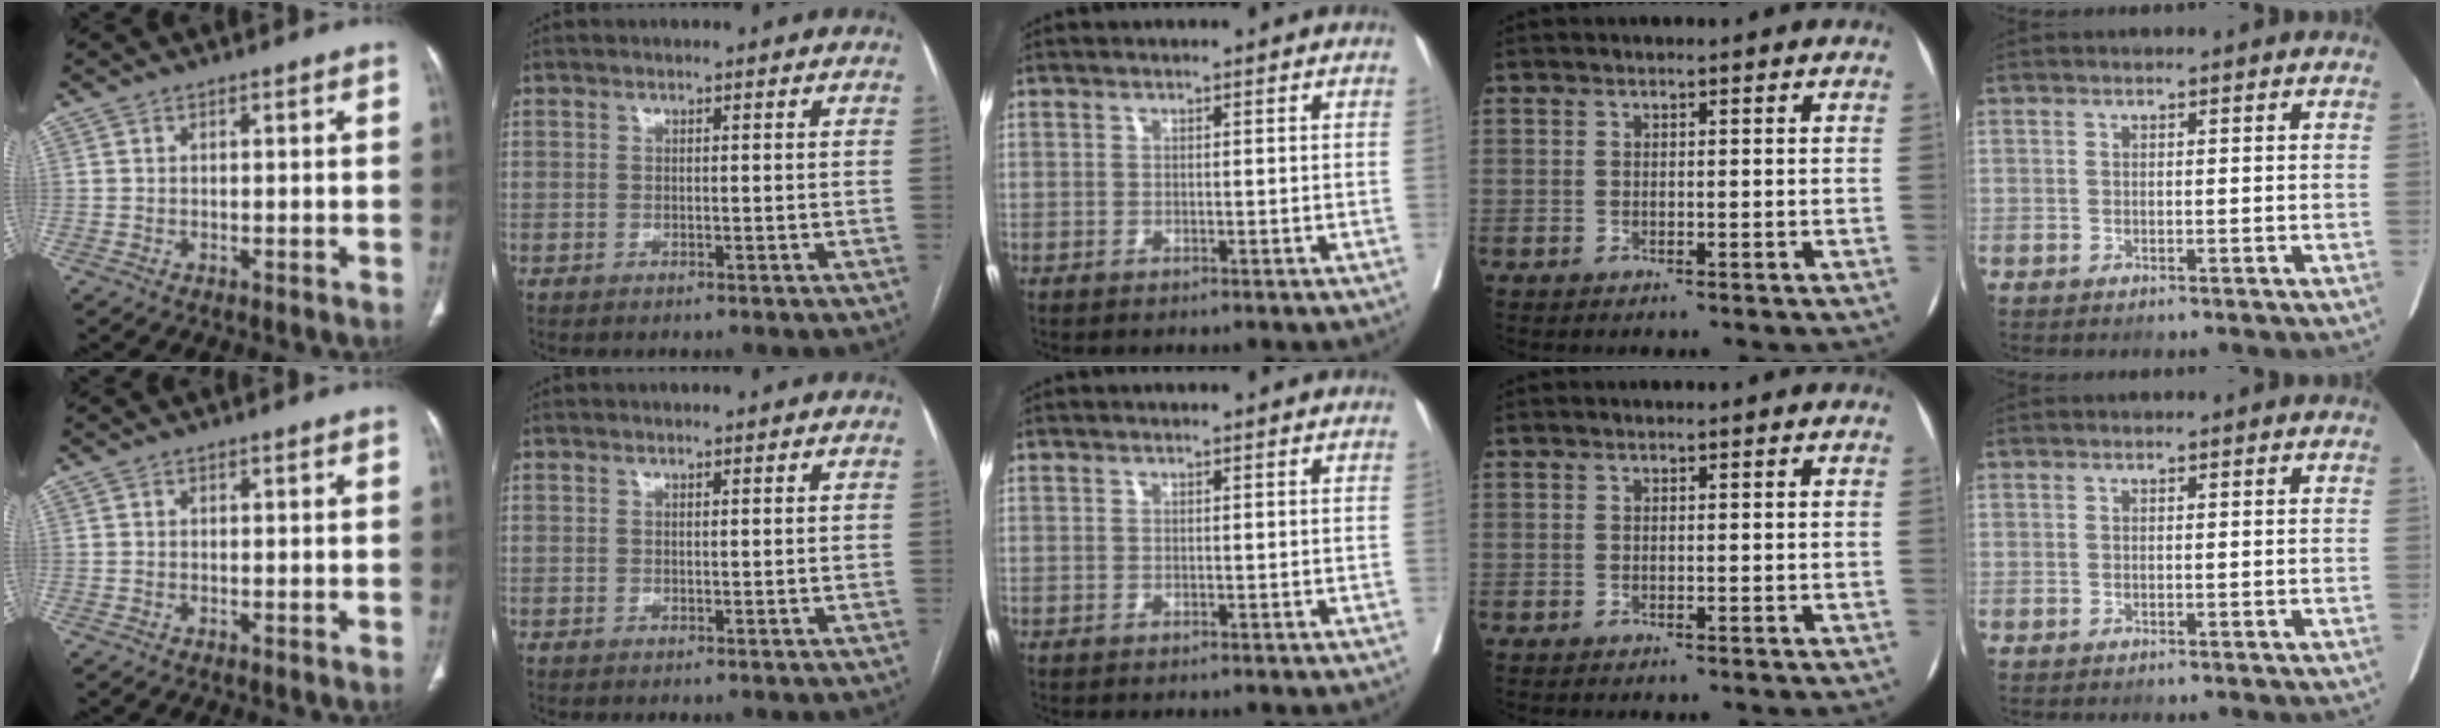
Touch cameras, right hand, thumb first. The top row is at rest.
{}